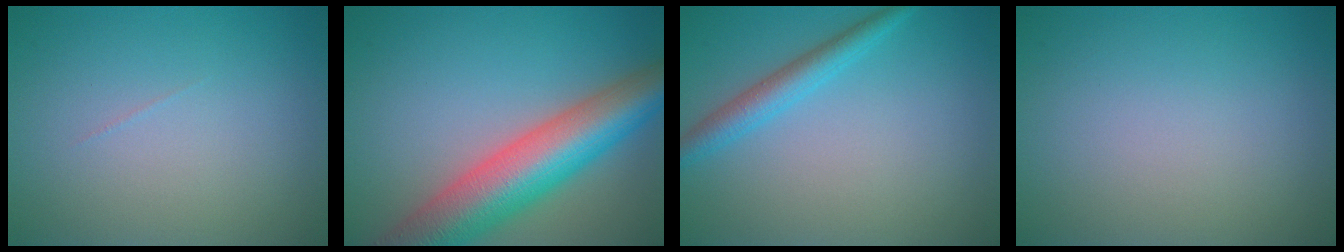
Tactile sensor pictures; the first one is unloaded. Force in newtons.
{"total": 10.5, "press": 10.4, "slide": 0.6}
{"total": 2.7, "press": 2.7, "slide": 0.3}
{"total": 0.0}